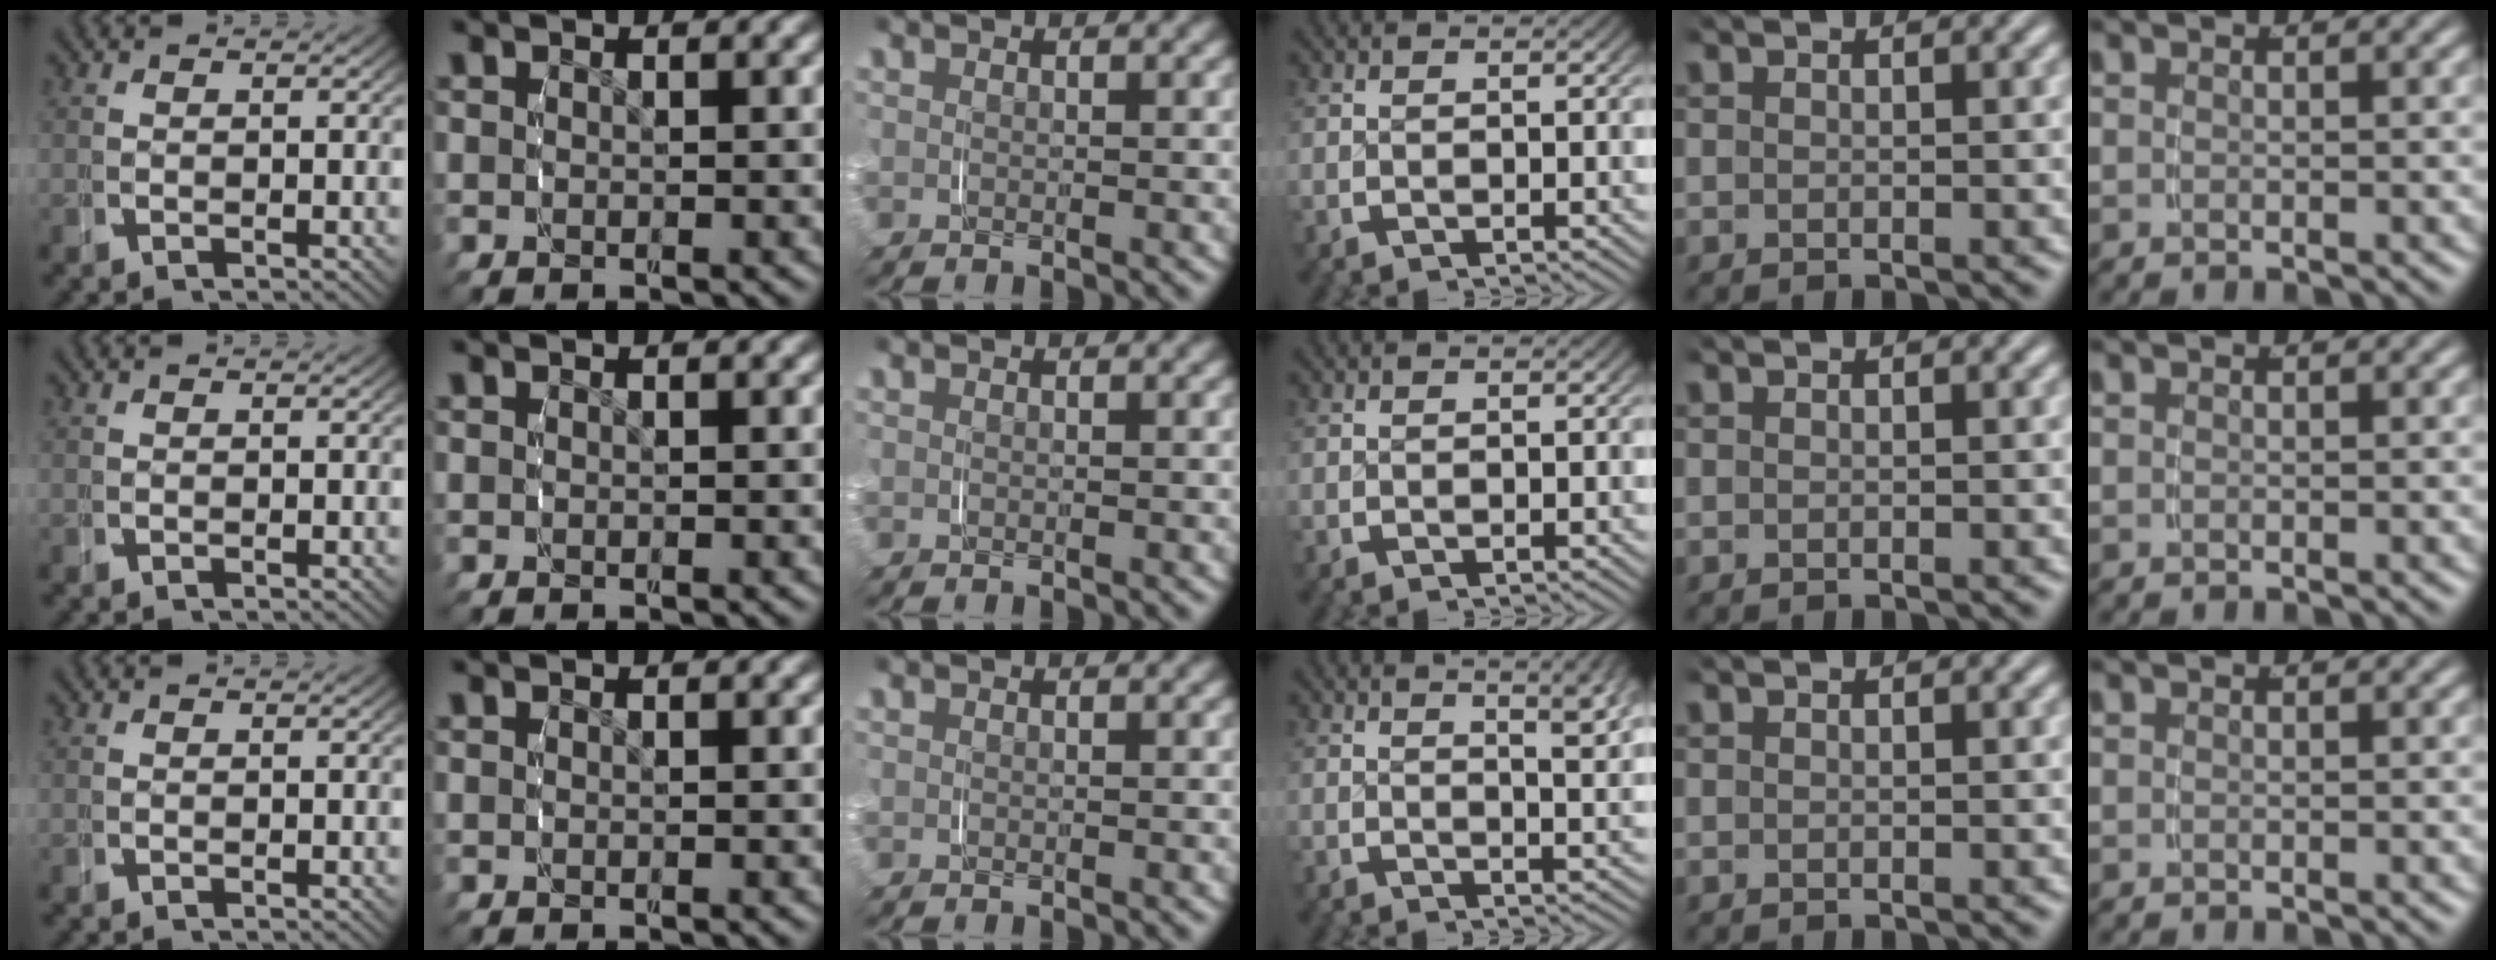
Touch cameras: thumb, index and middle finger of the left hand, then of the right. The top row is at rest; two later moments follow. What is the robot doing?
{"motion": "grasp_and_lifting", "object": "string"}